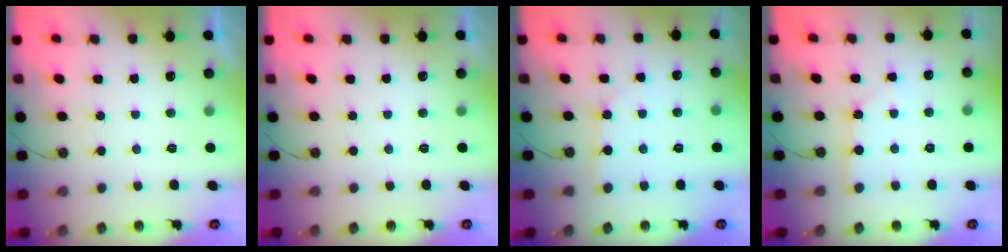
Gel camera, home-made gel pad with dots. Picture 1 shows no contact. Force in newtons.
{"total": 0.0}
{"total": 1.9, "press": 1.9, "slide": 0.2}
{"total": 1.5, "press": 1.5, "slide": 0.2}